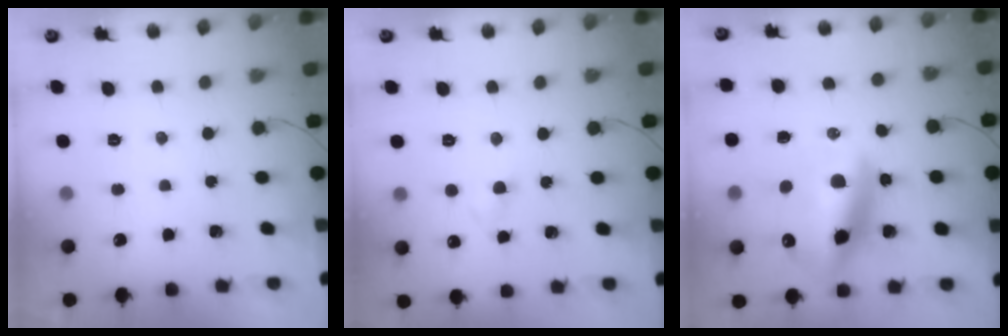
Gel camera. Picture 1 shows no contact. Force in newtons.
{"total": 2.6, "press": 2.4, "slide": 1.1}
{"total": 18.5, "press": 17.9, "slide": 4.7}